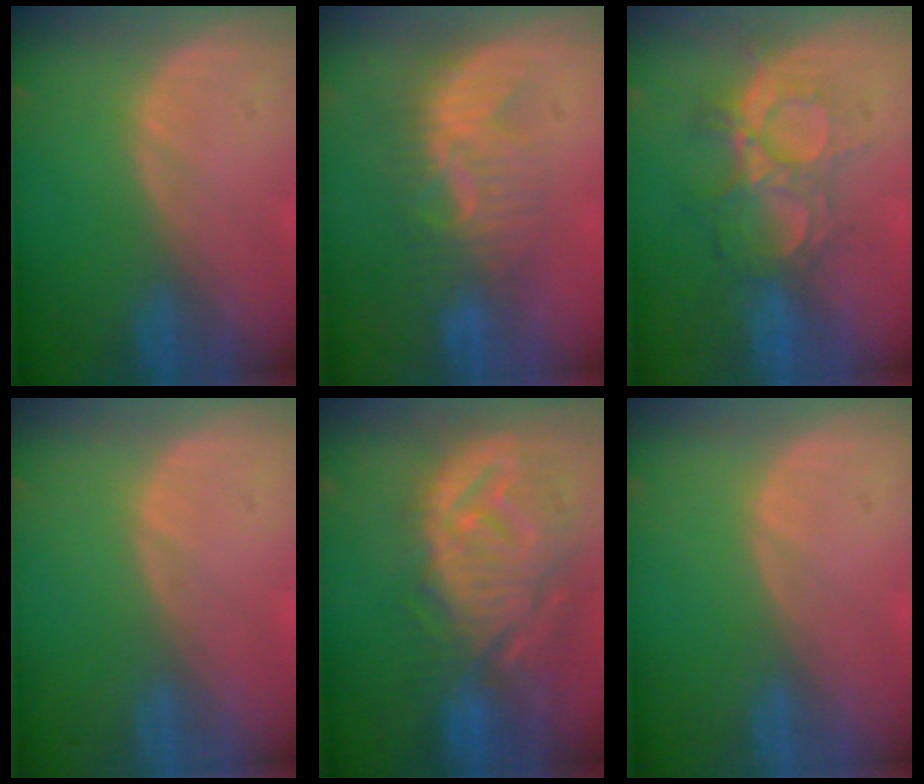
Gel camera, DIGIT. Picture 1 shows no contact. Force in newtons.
{"total": 7.7, "press": 7.3, "slide": 2.3}
{"total": 8.7, "press": 8.0, "slide": 3.4}
{"total": 0.0}
{"total": 12.3, "press": 11.0, "slide": 5.5}
{"total": 0.0}